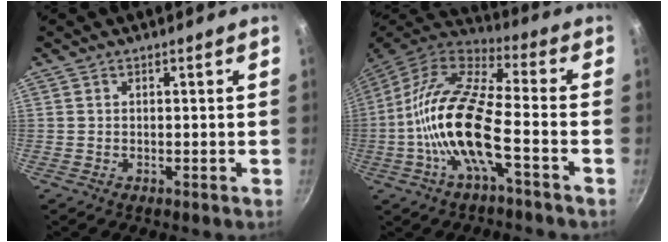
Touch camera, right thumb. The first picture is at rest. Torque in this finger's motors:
{"motor_torque": [2.63, 2.38, 2.37, -0.40, 0.76]}